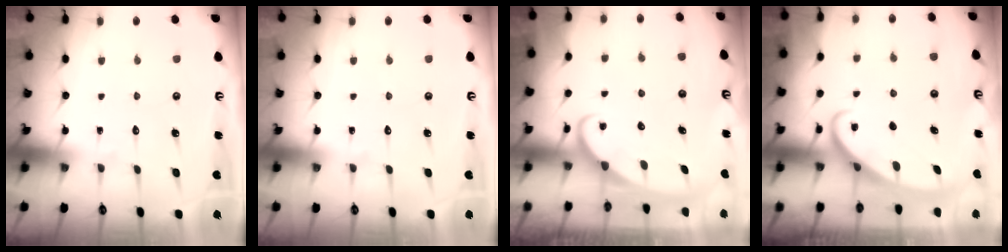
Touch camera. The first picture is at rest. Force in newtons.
{"total": 0.0}
{"total": 2.4, "press": 2.4, "slide": 0.4}
{"total": 2.6, "press": 2.6, "slide": 0.4}